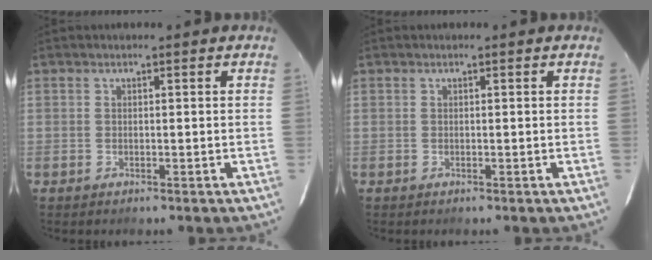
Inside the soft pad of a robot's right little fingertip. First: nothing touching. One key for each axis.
{"total": 0.0}